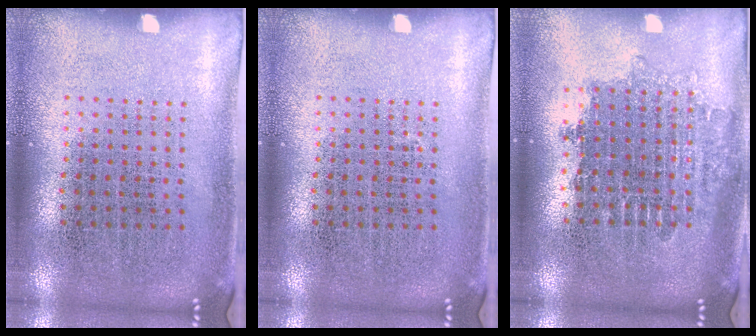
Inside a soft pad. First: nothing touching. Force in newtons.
{"total": 0.0}
{"total": 1.7, "press": 1.4, "slide": 1.0}